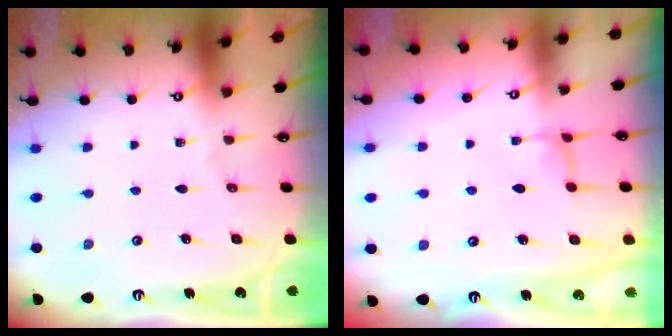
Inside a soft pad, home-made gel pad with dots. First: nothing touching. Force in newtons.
{"total": 2.3, "press": 2.3, "slide": 0.3}